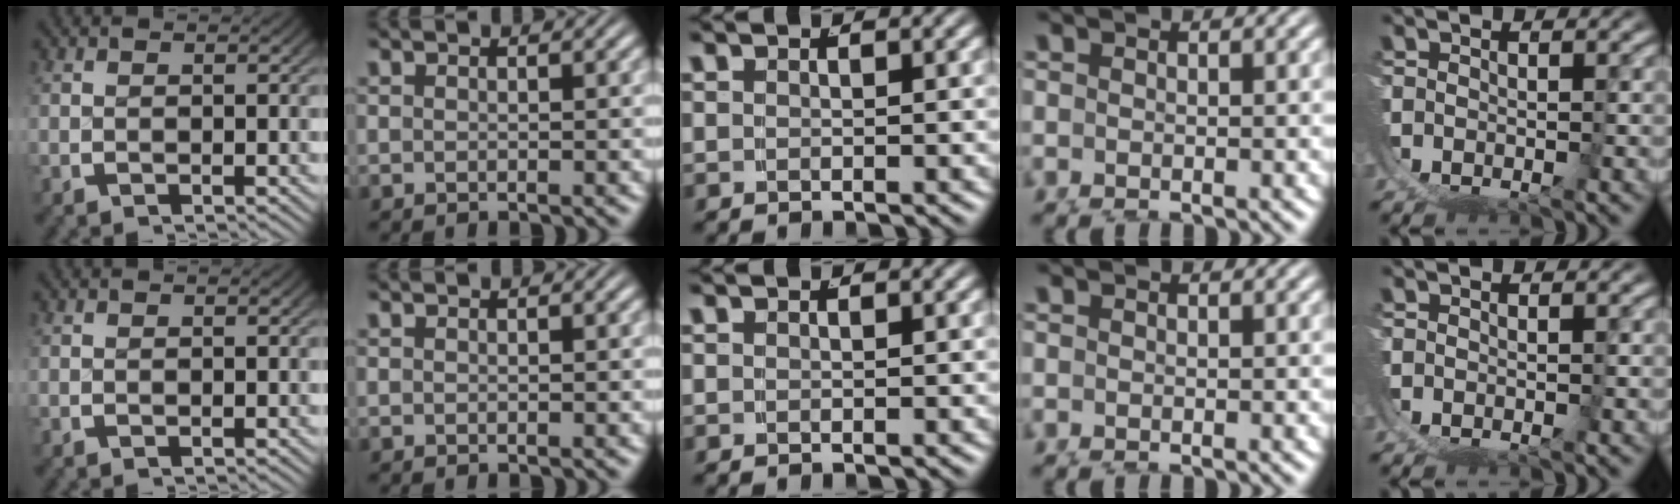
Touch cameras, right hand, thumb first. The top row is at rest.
{}